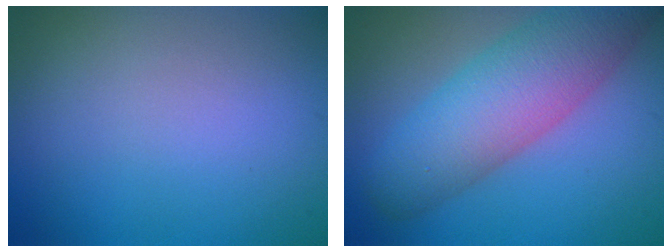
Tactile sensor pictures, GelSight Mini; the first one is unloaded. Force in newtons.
{"total": 8.3, "press": 8.3, "slide": 0.5}